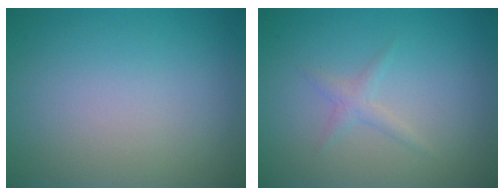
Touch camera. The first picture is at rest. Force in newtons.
{"total": 1.2, "press": 1.2, "slide": 0.0}